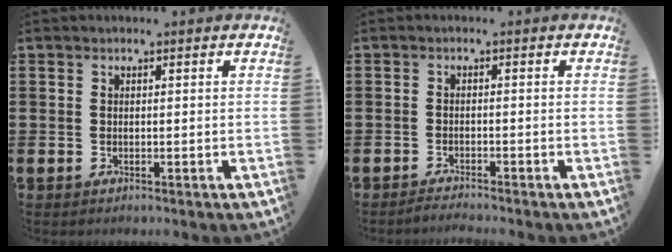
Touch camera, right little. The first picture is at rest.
{"total": 1.3, "force": [-1.3, -0.1, 0.1], "torque": [-0.003, 0.002, -0.025]}